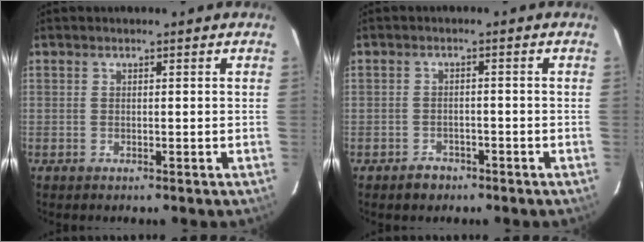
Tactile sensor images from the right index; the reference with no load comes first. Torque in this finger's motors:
{"motor_torque": [0.00, -0.04, -0.14, -0.05]}